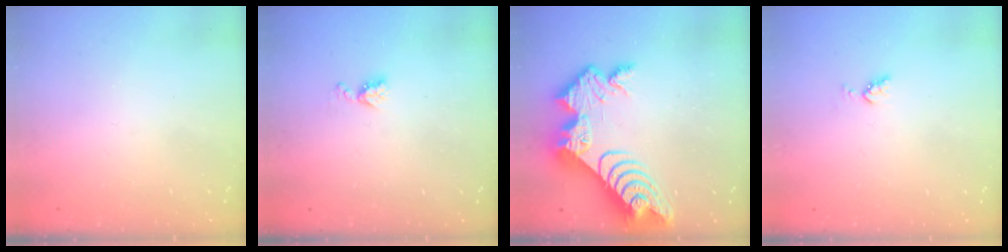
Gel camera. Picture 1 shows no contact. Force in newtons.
{"total": 4.5, "press": 4.5, "slide": 0.5}
{"total": 17.2, "press": 17.2, "slide": 1.2}
{"total": 3.6, "press": 3.5, "slide": 0.9}